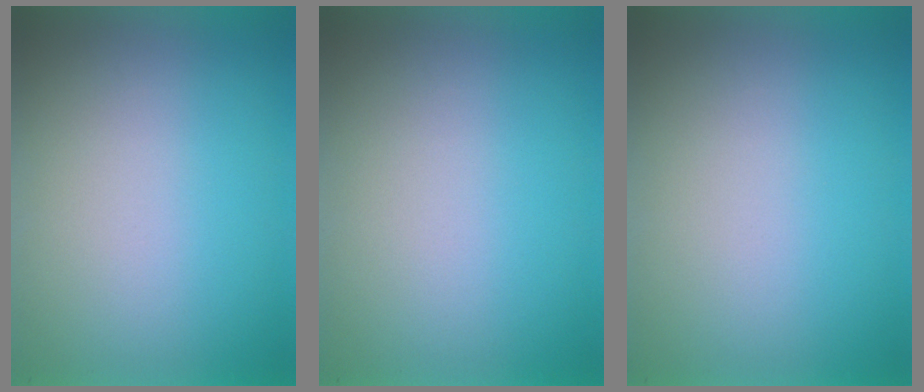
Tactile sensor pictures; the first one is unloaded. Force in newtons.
{"total": 0.0}
{"total": 0.0}